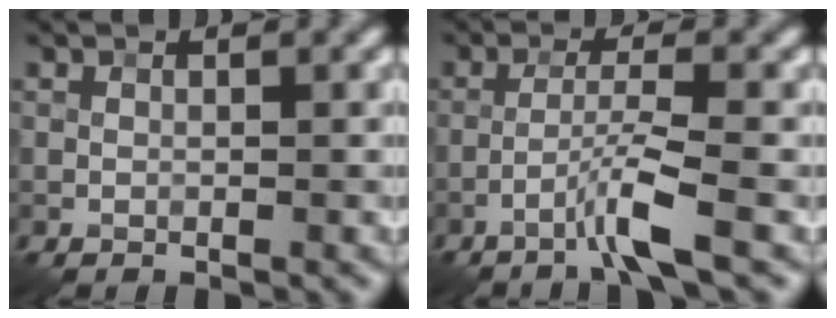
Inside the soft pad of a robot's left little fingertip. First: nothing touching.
{"total": 3.4, "force": [-1.9, -0.3, 2.8], "torque": [-0.054, 0.013, -0.049]}